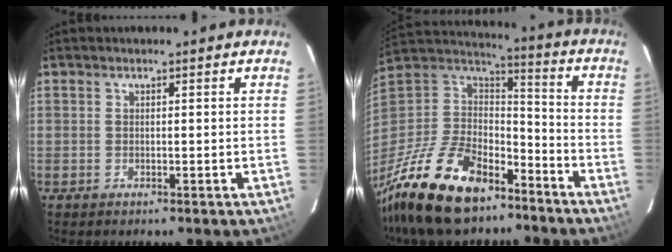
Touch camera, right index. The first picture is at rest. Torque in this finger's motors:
{"motor_torque": [0.96, -1.18, 1.06, 0.16]}